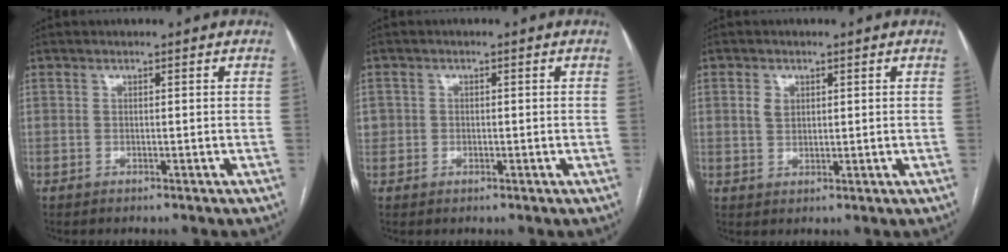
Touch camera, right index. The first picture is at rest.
{"total": 1.9, "force": [0.0, 1.8, 0.4], "torque": [-0.008, 0.008, 0.004]}
{"total": 2.4, "force": [1.0, 1.8, 1.3], "torque": [-0.028, 0.003, 0.022]}